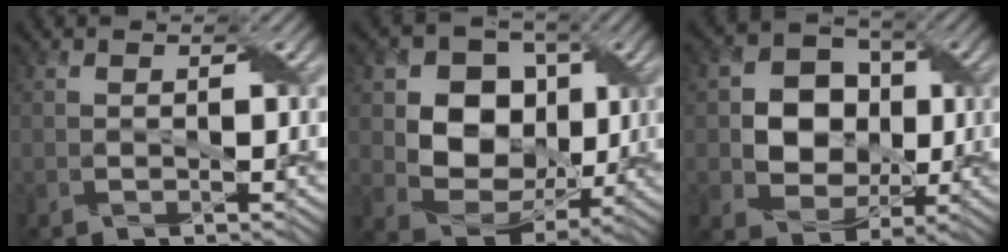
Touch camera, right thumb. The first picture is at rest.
{"total": 10.5, "force": [1.4, 8.6, 5.9], "torque": [-0.125, -0.009, 0.013]}
{"total": 8.9, "force": [0.2, 7.5, 4.9], "torque": [-0.105, 0.004, -0.009]}